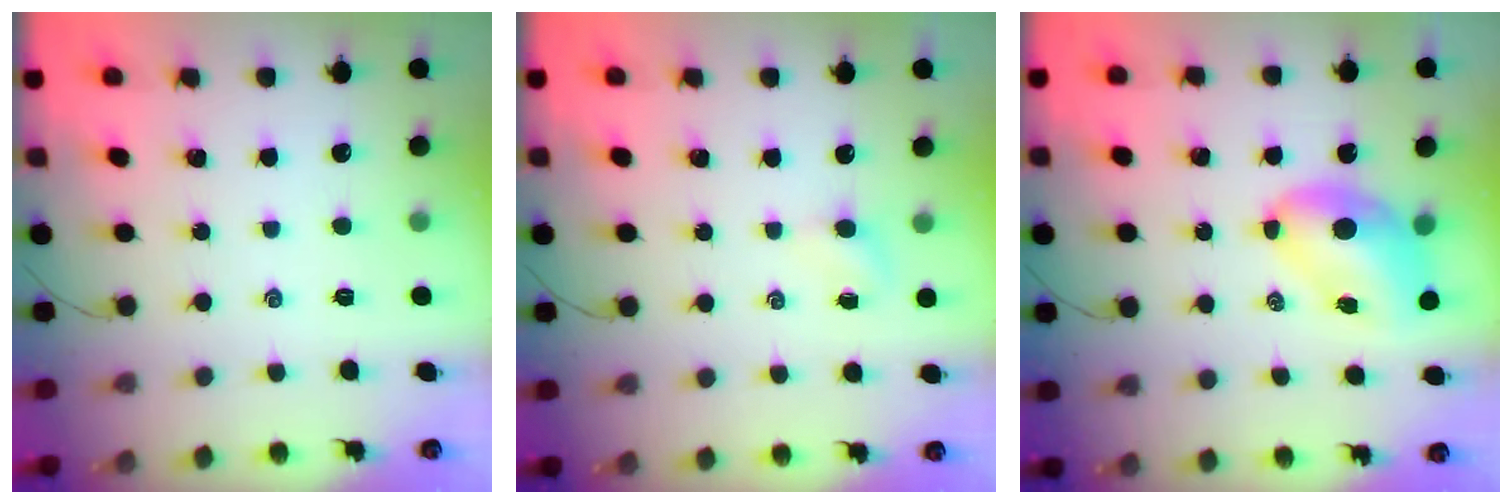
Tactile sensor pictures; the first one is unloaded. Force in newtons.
{"total": 2.9, "press": 2.7, "slide": 1.1}
{"total": 7.3, "press": 7.3, "slide": 1.1}